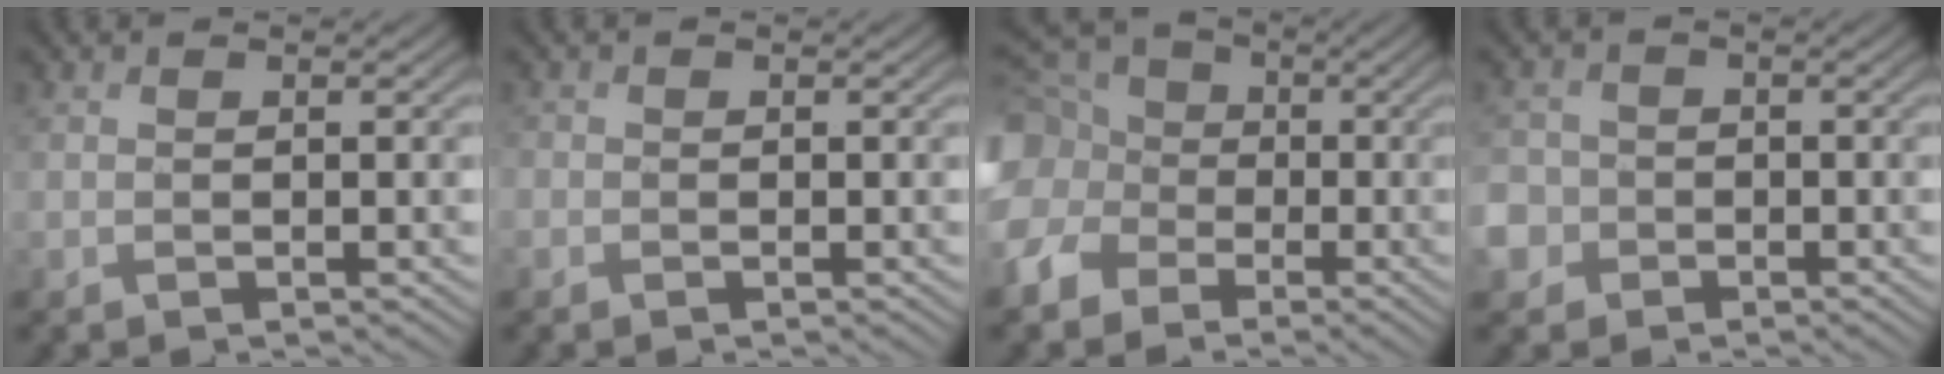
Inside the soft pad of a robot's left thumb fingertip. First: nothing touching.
{"total": 0.9, "force": [-0.4, 0.8, 0.0], "torque": [0.002, -0.007, -0.011]}
{"total": 14.6, "force": [-1.7, 12.7, 6.9], "torque": [-0.226, -0.019, -0.071]}
{"total": 4.7, "force": [-1.9, 4.1, 1.1], "torque": [-0.033, -0.009, -0.056]}